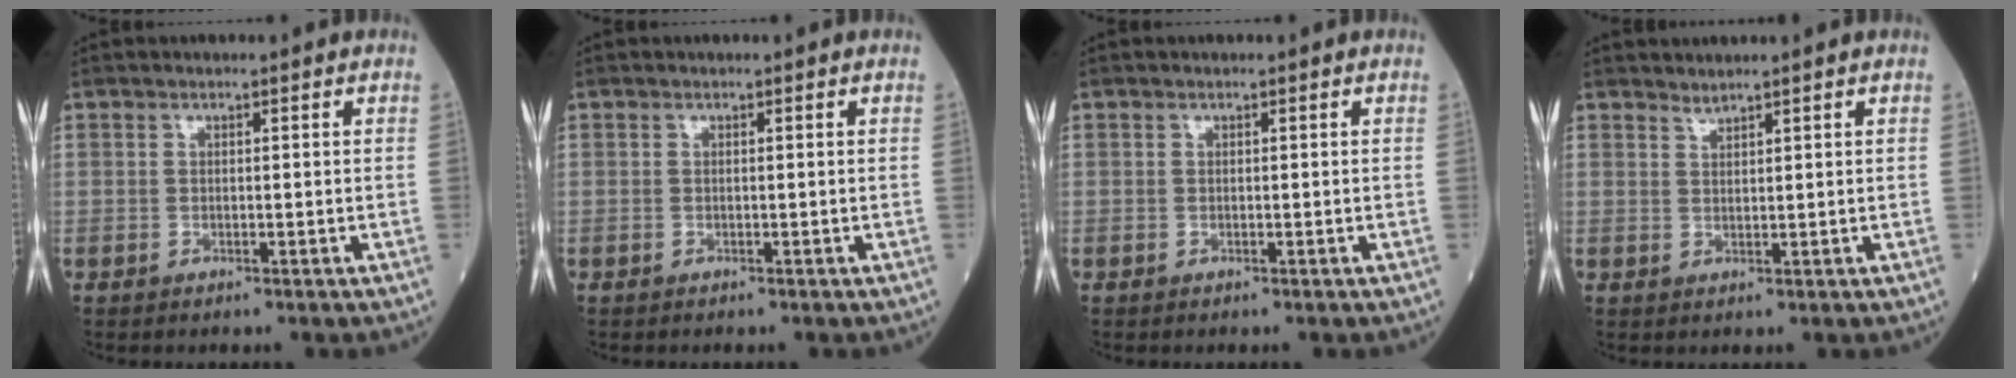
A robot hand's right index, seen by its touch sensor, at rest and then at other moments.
{"total": 0.0}
{"total": 0.0}
{"total": 1.2, "force": [1.1, -0.3, 0.0], "torque": [-0.007, -0.003, 0.026]}